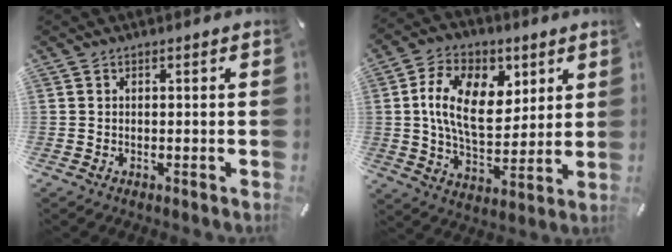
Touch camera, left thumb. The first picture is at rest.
{"total": 16.1, "force": [4.4, 10.4, 11.5], "torque": [-0.201, 0.009, 0.079]}